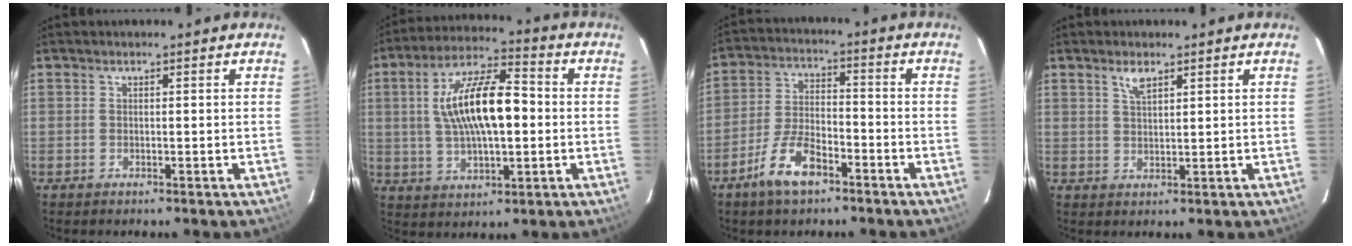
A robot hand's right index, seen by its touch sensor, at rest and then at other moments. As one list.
[{"total": 15.1, "force": [0.9, 5.7, 14.0], "torque": [-0.260, 0.019, 0.017]}, {"total": 9.1, "force": [-5.9, 3.5, 6.0], "torque": [-0.132, 0.005, -0.109]}, {"total": 2.8, "force": [1.9, 1.0, 1.8], "torque": [-0.034, 0.003, 0.036]}]